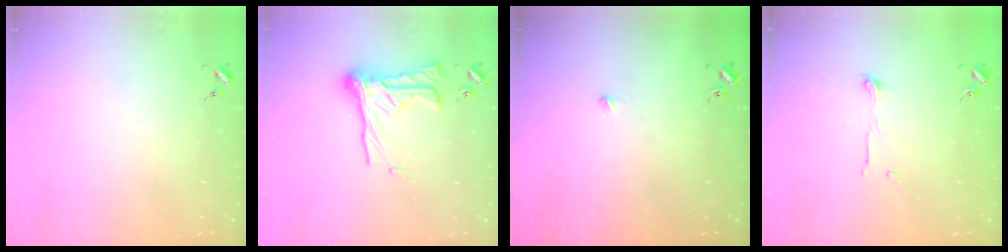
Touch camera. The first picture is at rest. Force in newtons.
{"total": 16.5, "press": 16.4, "slide": 1.5}
{"total": 4.3, "press": 4.3, "slide": 0.3}
{"total": 4.3, "press": 4.3, "slide": 0.4}